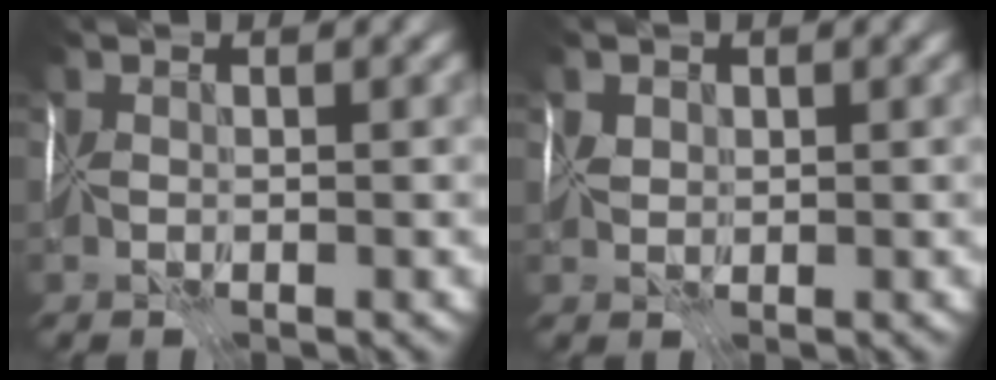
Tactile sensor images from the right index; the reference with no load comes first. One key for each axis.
{"total": 1.0, "fx": 0.9, "fy": 0.4, "fz": 0.1, "tx": 0.004, "ty": 0.010, "tz": 0.015}